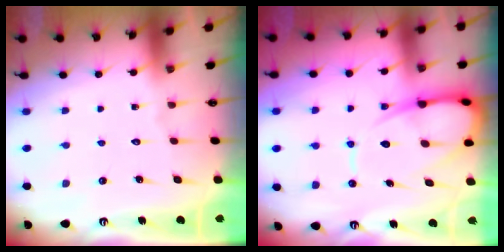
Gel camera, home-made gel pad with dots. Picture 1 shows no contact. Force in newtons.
{"total": 12.7, "press": 12.6, "slide": 1.3}